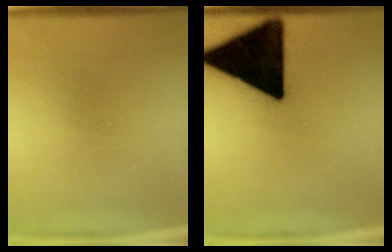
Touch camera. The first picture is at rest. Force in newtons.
{"total": 22.0}